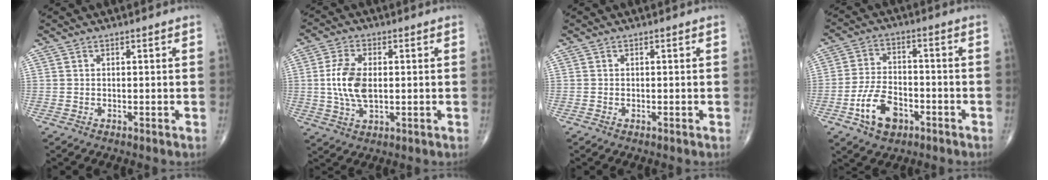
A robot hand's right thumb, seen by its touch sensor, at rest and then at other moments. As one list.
[{"total": 8.6, "force": [0.4, 4.7, 7.2], "torque": [-0.150, -0.002, 0.009]}, {"total": 0.0}, {"total": 9.9, "force": [-4.4, 6.0, 6.5], "torque": [-0.110, 0.025, -0.078]}]